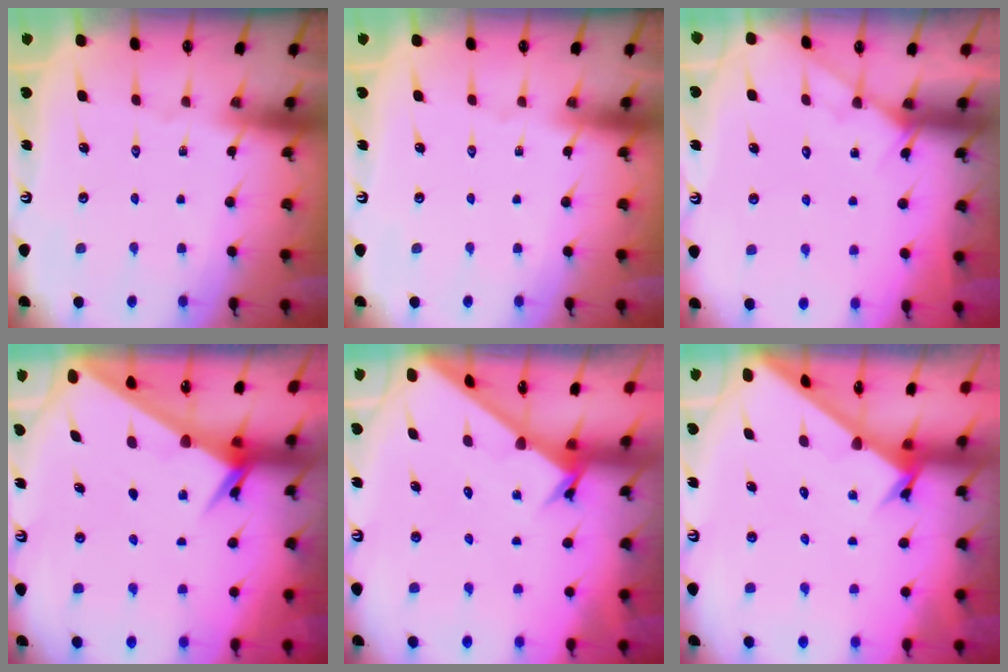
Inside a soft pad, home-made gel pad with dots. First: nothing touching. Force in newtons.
{"total": 0.0}
{"total": 5.0, "press": 4.9, "slide": 0.6}
{"total": 2.6, "press": 2.6, "slide": 0.2}
{"total": 2.6, "press": 2.6, "slide": 0.3}
{"total": 2.7, "press": 2.7, "slide": 0.2}